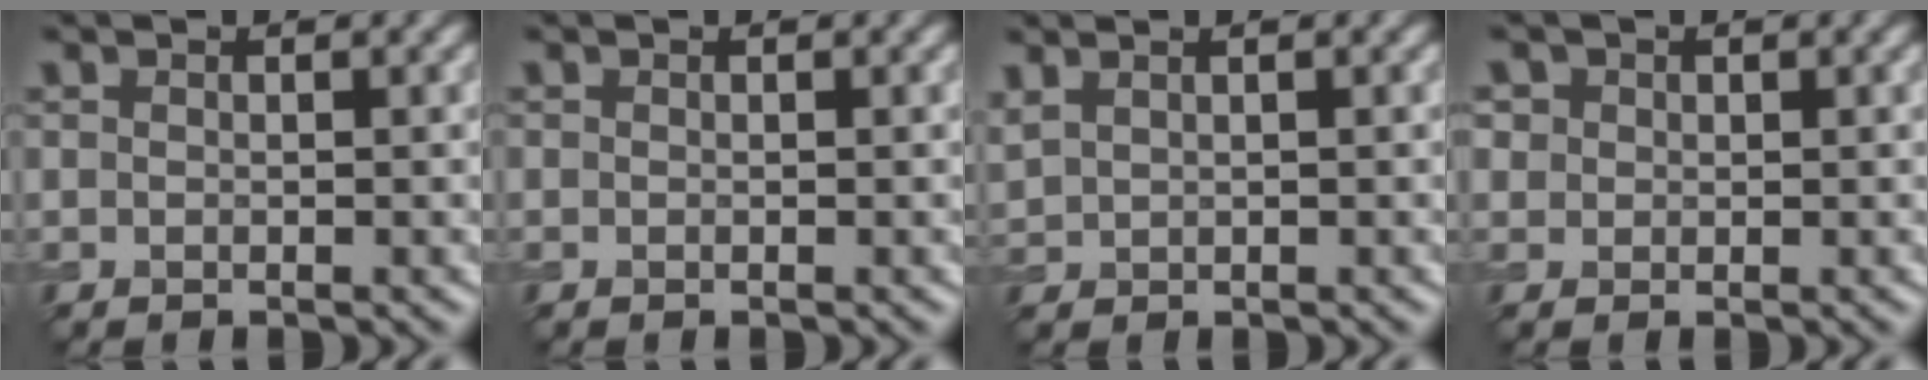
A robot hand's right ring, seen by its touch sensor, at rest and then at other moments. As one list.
[{"total": 0.0}, {"total": 1.4, "force": [1.2, 0.5, 0.6], "torque": [-0.017, 0.004, 0.030]}, {"total": 1.6, "force": [0.7, 1.4, 0.4], "torque": [-0.010, -0.001, 0.012]}]